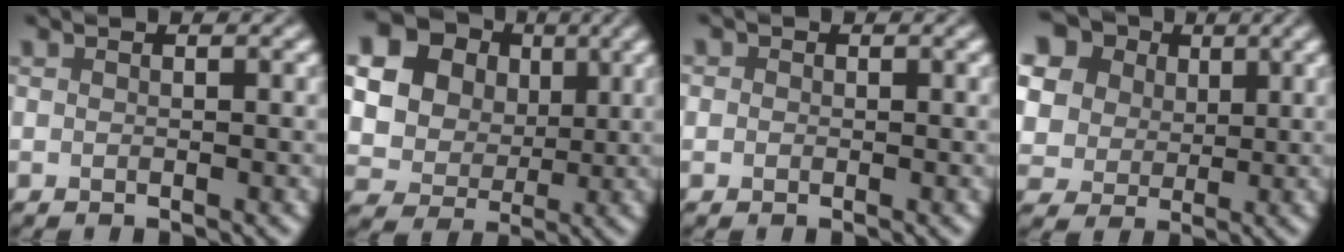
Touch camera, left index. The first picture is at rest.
{"total": 25.5, "force": [9.0, 21.9, 9.5], "torque": [-0.262, 0.039, 0.129]}
{"total": 1.2, "force": [0.4, 1.1, 0.4], "torque": [0.000, 0.004, -0.009]}
{"total": 11.7, "force": [5.1, 9.5, 4.5], "torque": [-0.131, 0.013, 0.091]}